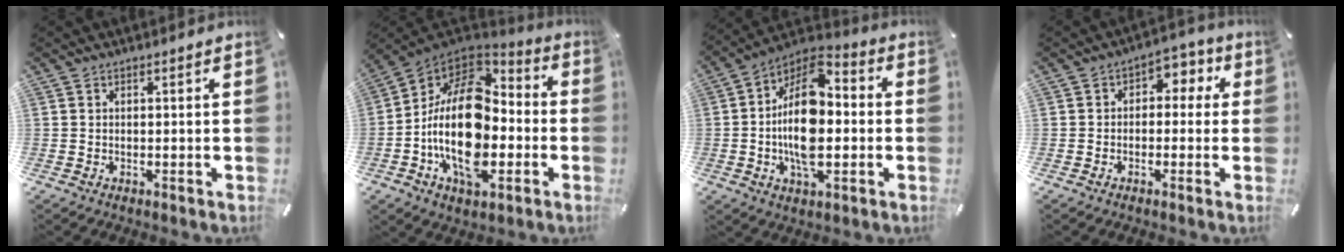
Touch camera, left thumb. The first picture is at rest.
{"total": 23.9, "force": [-4.2, 14.5, 18.6], "torque": [-0.363, 0.015, -0.072]}
{"total": 17.0, "force": [-2.0, 9.7, 13.8], "torque": [-0.268, 0.005, -0.039]}
{"total": 4.3, "force": [-0.6, 3.5, 2.6], "torque": [-0.029, 0.007, -0.021]}